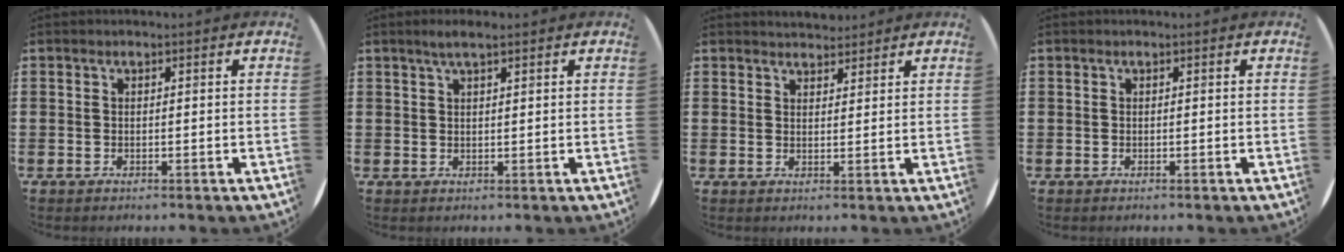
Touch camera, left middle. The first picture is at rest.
{"total": 2.2, "force": [1.6, 0.3, 1.5], "torque": [-0.029, 0.005, 0.026]}
{"total": 2.5, "force": [2.5, 0.4, -0.1], "torque": [0.007, -0.005, 0.044]}
{"total": 0.0}